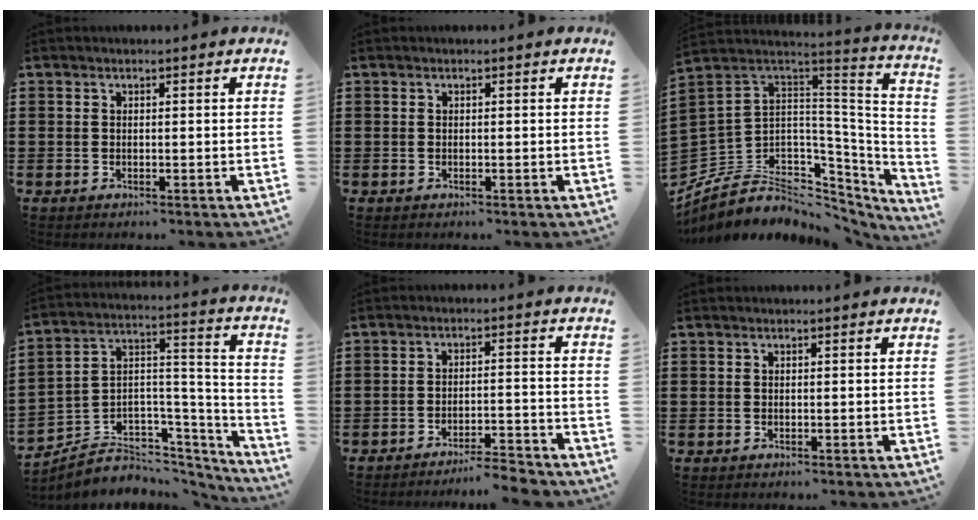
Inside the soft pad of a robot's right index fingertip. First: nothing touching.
{"total": 0.0}
{"total": 6.2, "force": [-1.5, 5.7, 2.1], "torque": [-0.080, -0.035, -0.021]}
{"total": 4.1, "force": [-2.2, 3.4, 0.4], "torque": [-0.019, -0.012, -0.039]}
{"total": 4.3, "force": [-4.2, -0.3, 1.0], "torque": [-0.018, -0.005, -0.086]}
{"total": 0.0}